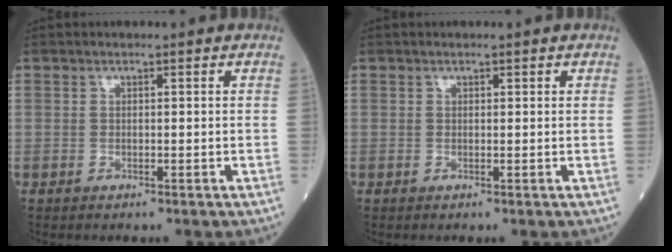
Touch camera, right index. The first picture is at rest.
{"total": 0.0}